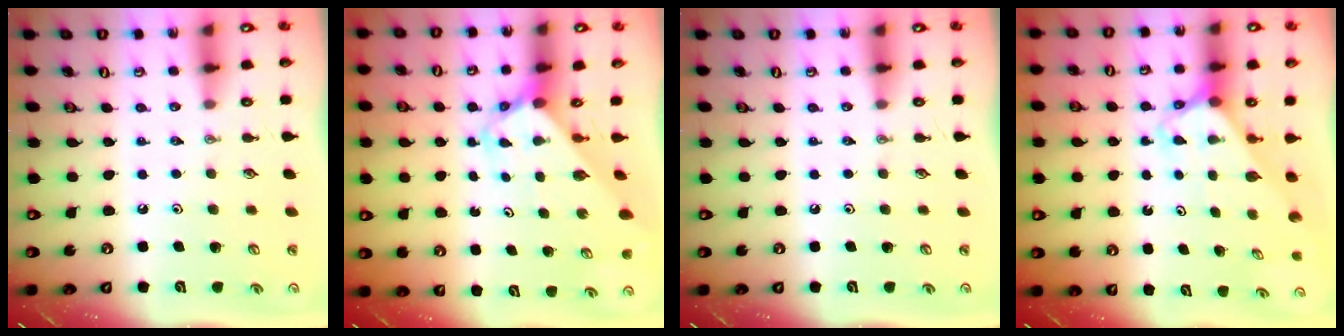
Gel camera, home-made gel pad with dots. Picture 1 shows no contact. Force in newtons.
{"total": 2.6, "press": 2.6, "slide": 0.2}
{"total": 0.0}
{"total": 2.6, "press": 2.6, "slide": 0.2}